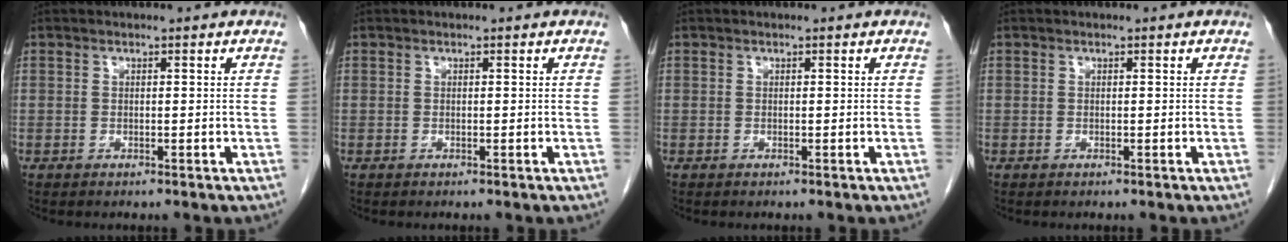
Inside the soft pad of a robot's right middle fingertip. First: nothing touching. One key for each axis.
{"total": 0.0}
{"total": 0.0}
{"total": 0.0}